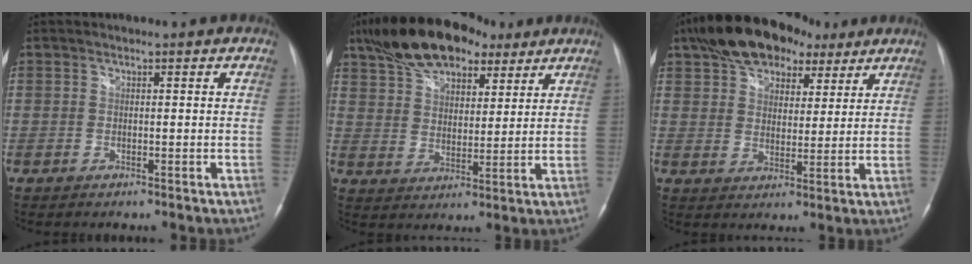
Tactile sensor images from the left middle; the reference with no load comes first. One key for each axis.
{"total": 16.1, "fx": 11.1, "fy": 7.3, "fz": 9.1, "tx": -0.173, "ty": 0.039, "tz": 0.194}
{"total": 13.9, "fx": 9.2, "fy": 7.5, "fz": 7.2, "tx": -0.126, "ty": 0.043, "tz": 0.153}